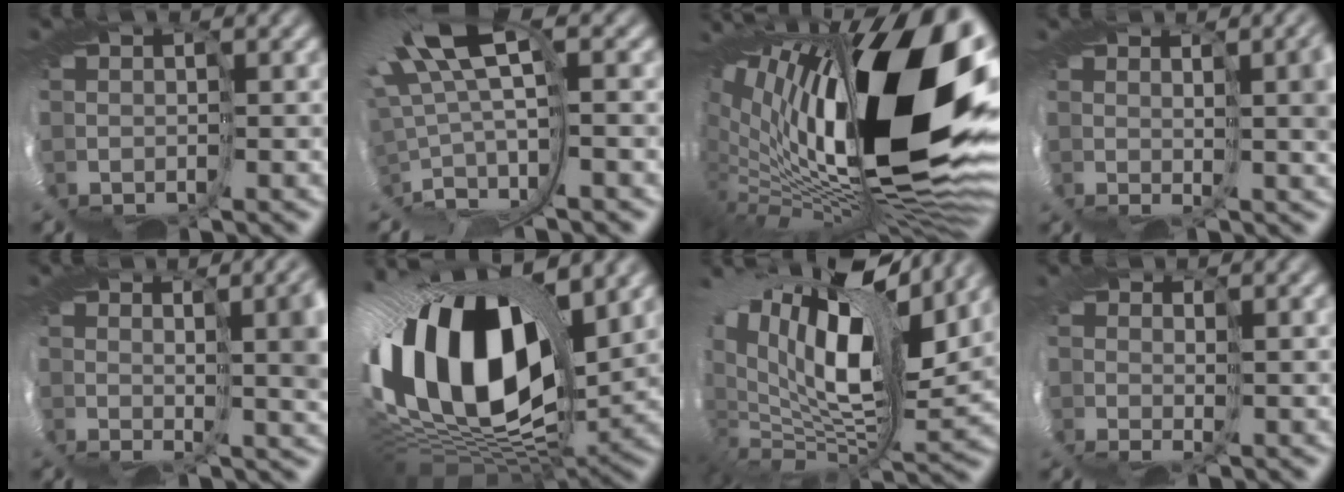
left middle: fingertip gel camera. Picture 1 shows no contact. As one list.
[{"total": 8.2, "force": [1.9, 2.6, 7.6], "torque": [-0.177, 0.001, 0.036]}, {"total": 18.7, "force": [4.7, 8.4, 16.1], "torque": [-0.281, -0.009, 0.071]}, {"total": 5.0, "force": [1.5, 1.2, 4.6], "torque": [-0.065, 0.010, 0.024]}, {"total": 6.6, "force": [1.6, 2.0, 6.1], "torque": [-0.079, 0.004, 0.029]}, {"total": 18.0, "force": [4.3, 10.1, 14.2], "torque": [-0.284, 0.002, 0.062]}, {"total": 16.2, "force": [7.1, 8.8, 11.6], "torque": [-0.231, 0.007, 0.132]}, {"total": 0.6, "force": [0.5, -0.2, 0.1], "torque": [-0.007, 0.000, 0.007]}]